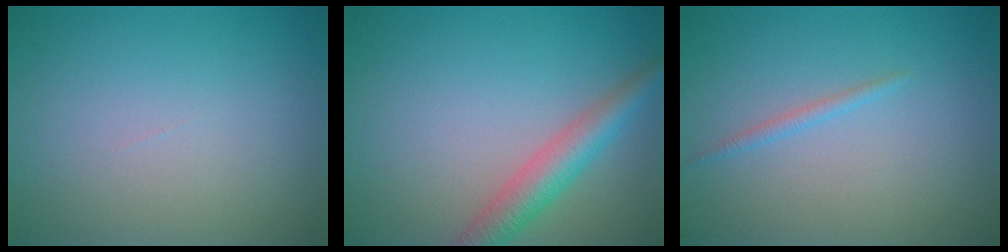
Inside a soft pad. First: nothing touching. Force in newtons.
{"total": 4.0, "press": 4.0, "slide": 0.1}
{"total": 0.5, "press": 0.5, "slide": 0.1}